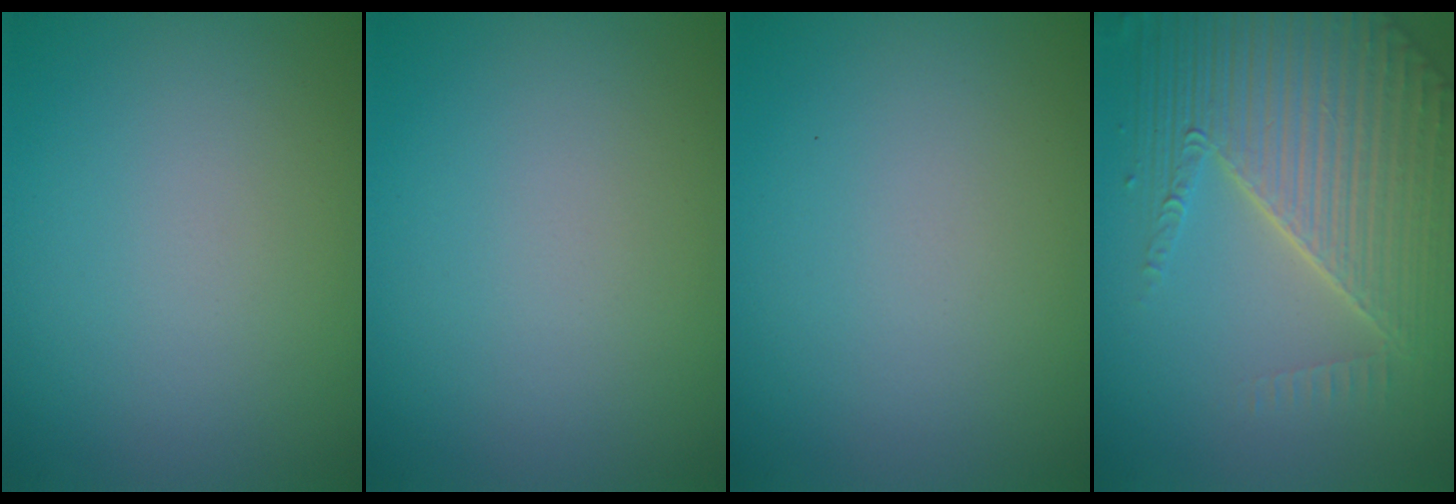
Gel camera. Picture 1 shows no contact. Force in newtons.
{"total": 0.0}
{"total": 0.0}
{"total": 8.4, "press": 5.6, "slide": 6.2}